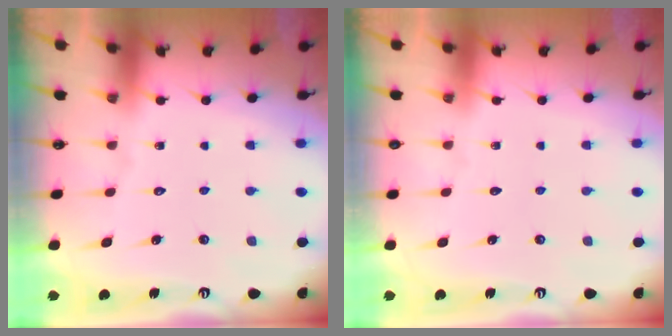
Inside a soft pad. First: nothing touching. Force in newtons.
{"total": 0.0}